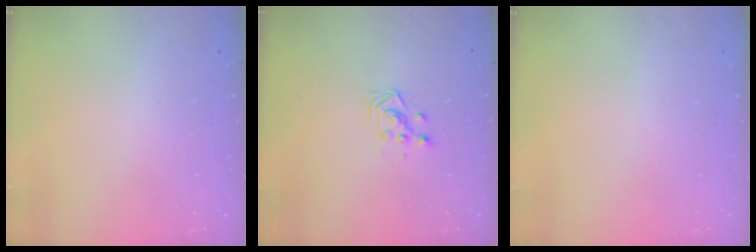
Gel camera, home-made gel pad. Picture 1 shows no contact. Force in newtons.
{"total": 3.2, "press": 3.2, "slide": 0.2}
{"total": 0.0}